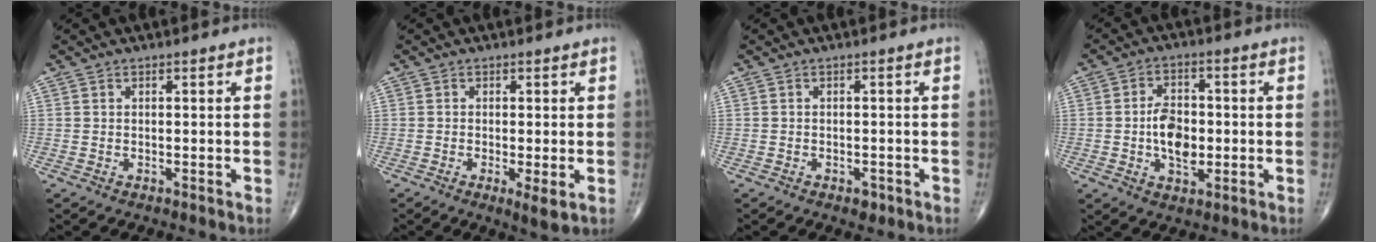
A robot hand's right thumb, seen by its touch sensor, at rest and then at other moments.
{"total": 3.3, "force": [-0.8, 0.7, 3.2], "torque": [-0.059, -0.014, -0.016]}
{"total": 1.6, "force": [-0.9, 0.9, 0.9], "torque": [-0.010, 0.001, -0.011]}
{"total": 8.2, "force": [-0.8, 5.0, 6.4], "torque": [-0.095, 0.006, -0.014]}